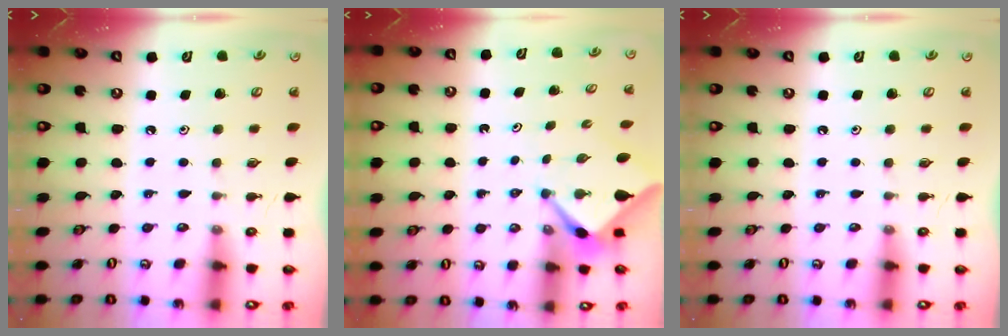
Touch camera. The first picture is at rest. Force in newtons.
{"total": 2.5, "press": 2.5, "slide": 0.3}
{"total": 0.0}